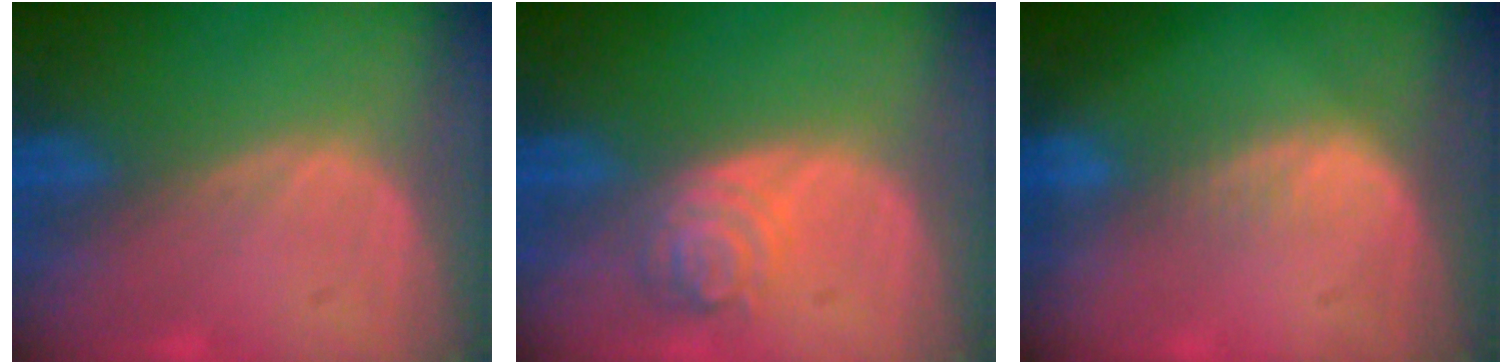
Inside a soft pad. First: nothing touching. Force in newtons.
{"total": 4.1, "press": 4.1, "slide": 0.1}
{"total": 2.0, "press": 2.0, "slide": 0.1}